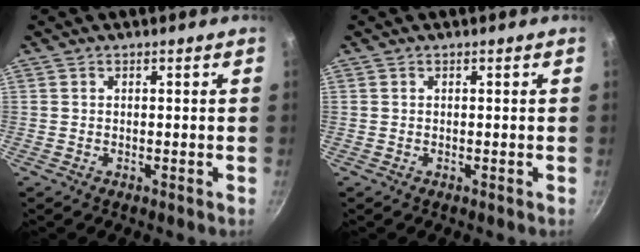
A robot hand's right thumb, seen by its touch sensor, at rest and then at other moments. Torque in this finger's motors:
{"motor_torque": [-0.01, 0.01, 0.00, 0.01, 0.01]}